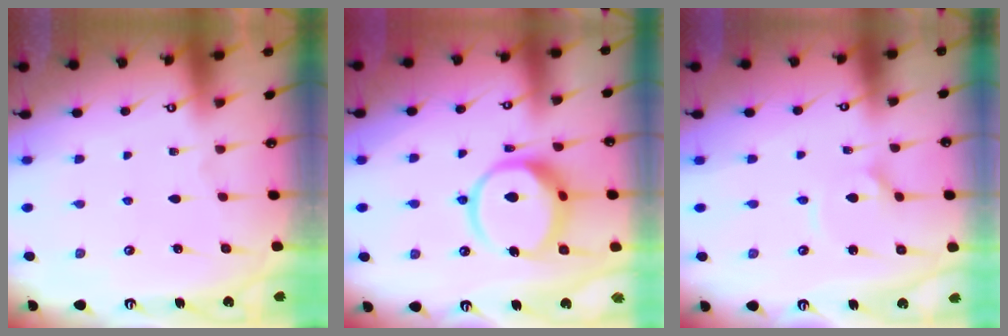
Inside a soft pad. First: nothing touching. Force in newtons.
{"total": 12.7, "press": 12.6, "slide": 1.5}
{"total": 2.3, "press": 2.2, "slide": 0.7}